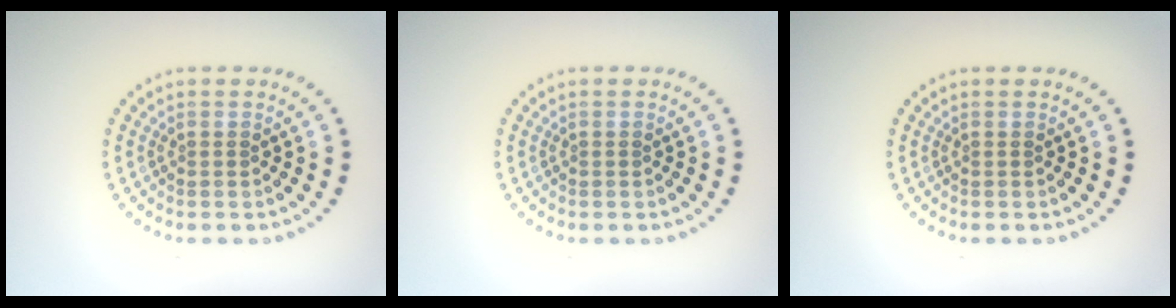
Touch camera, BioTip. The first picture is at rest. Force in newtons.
{"total": 0.0}
{"total": 0.0}